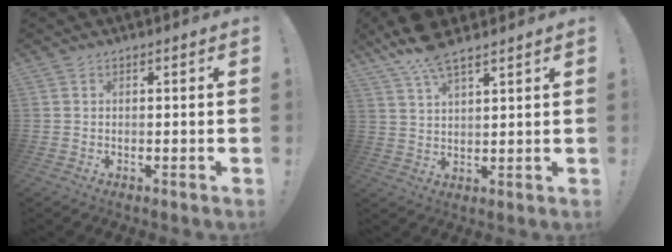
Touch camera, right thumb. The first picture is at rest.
{"total": 8.6, "force": [6.4, 2.5, 5.1], "torque": [-0.097, -0.026, 0.121]}